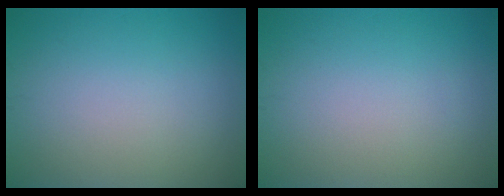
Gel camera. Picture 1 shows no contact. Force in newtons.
{"total": 0.0}